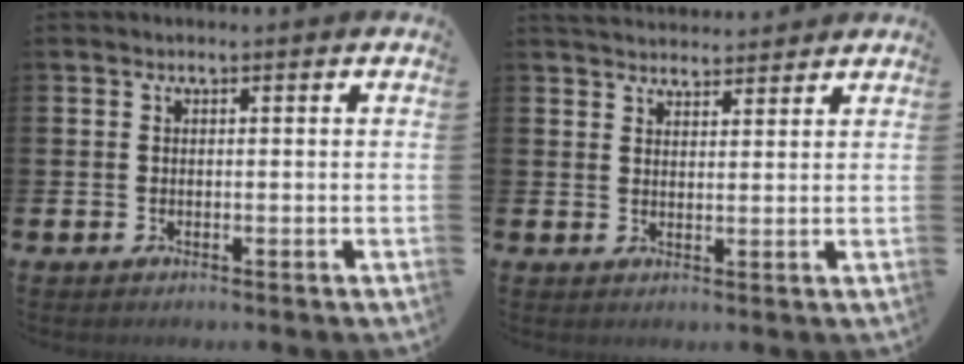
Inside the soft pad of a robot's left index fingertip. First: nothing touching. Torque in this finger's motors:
{"motor_torque": [-0.25, -0.76, 0.11, 0.02]}